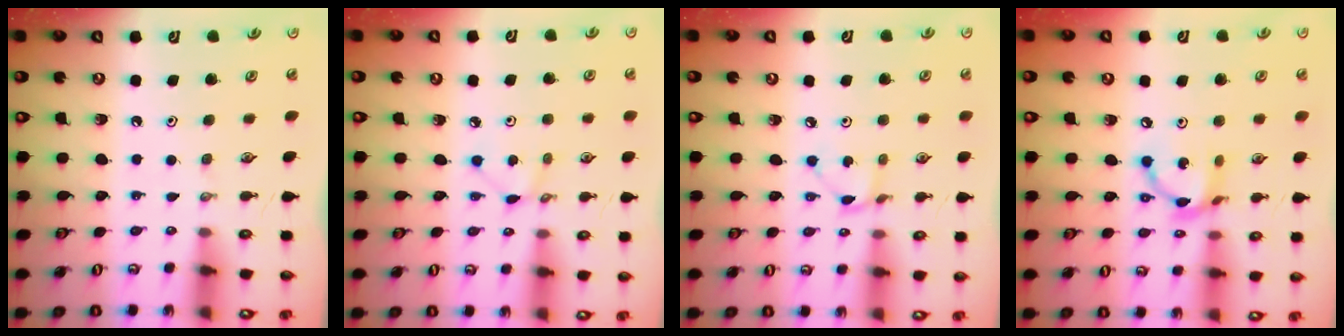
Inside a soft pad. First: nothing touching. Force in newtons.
{"total": 2.2, "press": 2.2, "slide": 0.3}
{"total": 2.0, "press": 2.0, "slide": 0.1}
{"total": 9.9, "press": 9.9, "slide": 0.6}